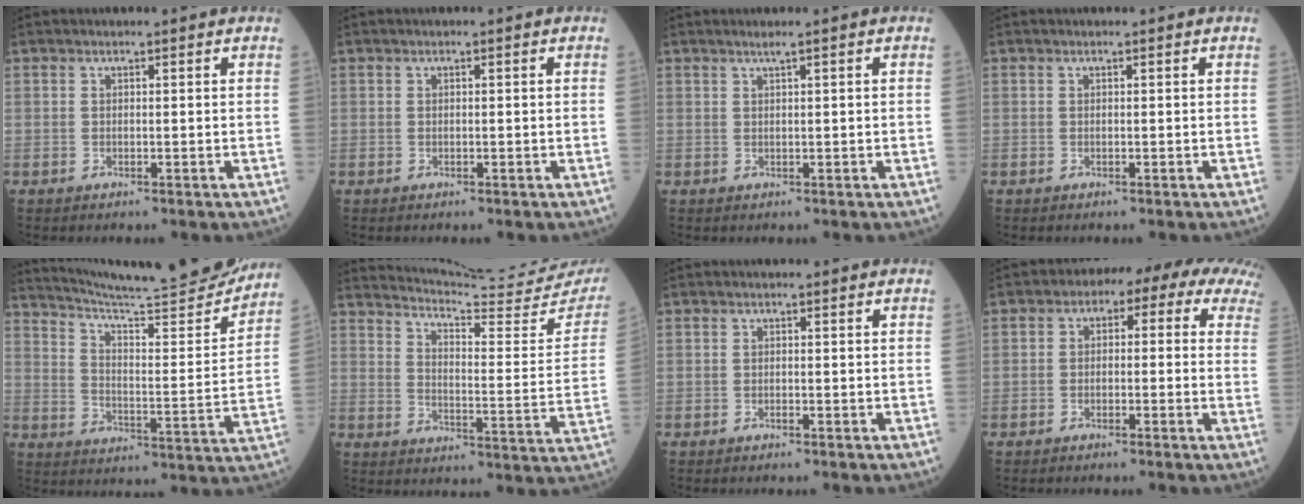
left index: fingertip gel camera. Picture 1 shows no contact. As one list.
[{"total": 0.0}, {"total": 0.9, "force": [0.6, -0.3, 0.6], "torque": [-0.019, -0.002, 0.018]}, {"total": 0.0}, {"total": 21.9, "force": [20.8, -0.4, 6.9], "torque": [-0.119, -0.072, 0.285]}, {"total": 22.6, "force": [21.7, 0.2, 6.5], "torque": [-0.107, -0.103, 0.264]}, {"total": 0.0}, {"total": 10.1, "force": [4.7, 4.6, 7.7], "torque": [-0.088, 0.050, 0.031]}]